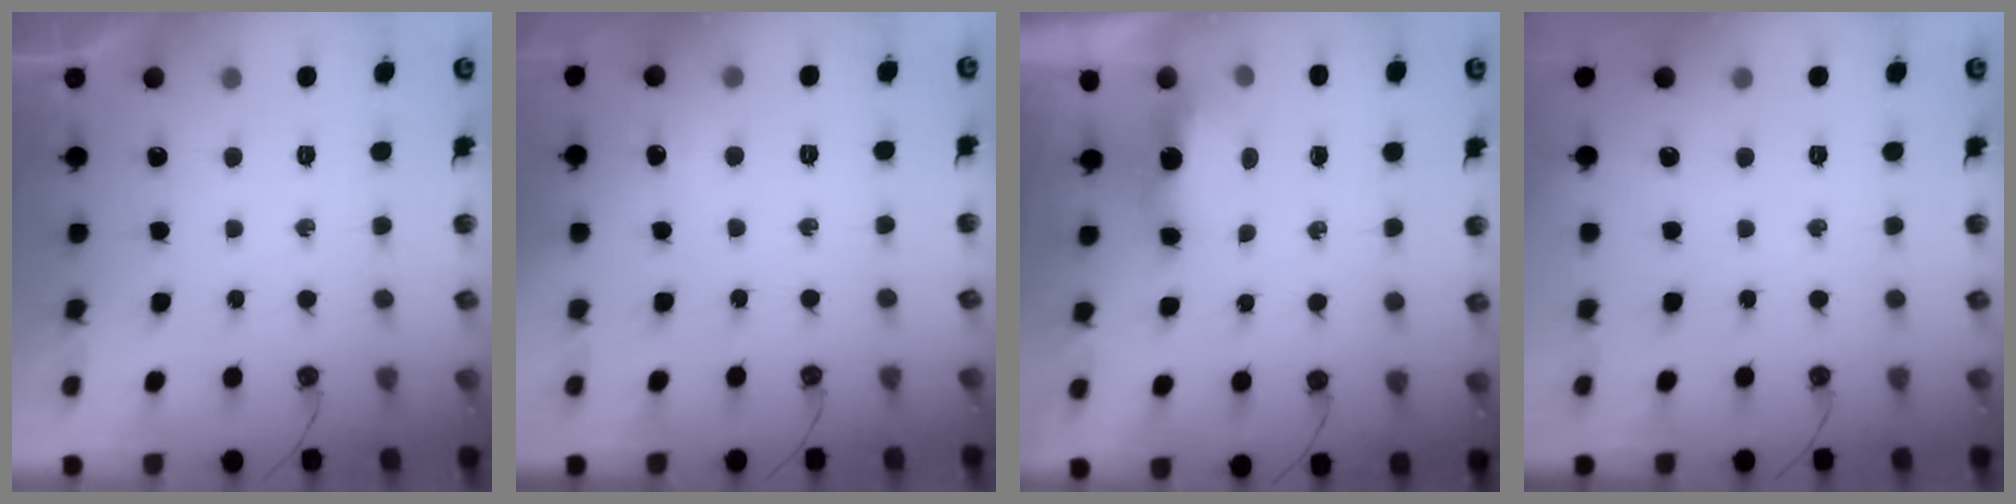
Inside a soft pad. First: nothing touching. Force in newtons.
{"total": 3.6, "press": 3.5, "slide": 0.8}
{"total": 5.4, "press": 5.4, "slide": 0.7}
{"total": 0.0}